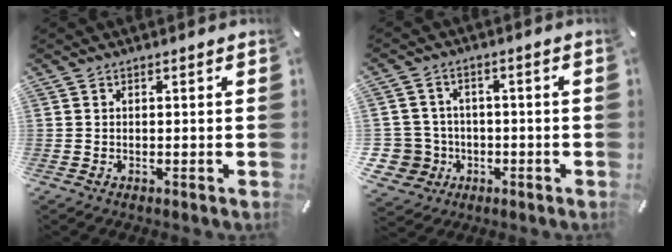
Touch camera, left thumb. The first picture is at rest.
{"total": 7.1, "force": [-1.7, 6.9, 1.1], "torque": [-0.058, 0.011, -0.028]}